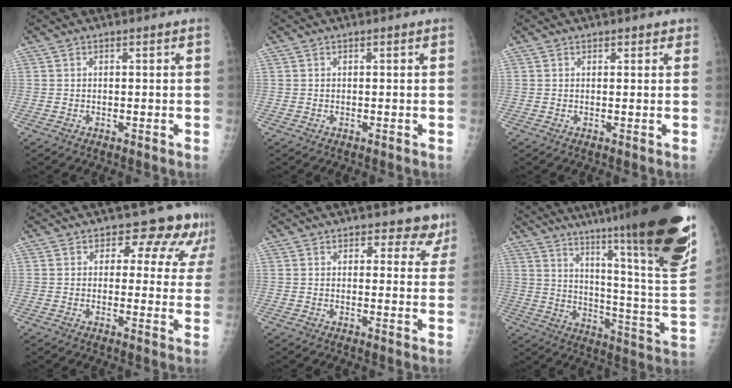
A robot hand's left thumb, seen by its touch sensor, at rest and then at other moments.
{"total": 0.0}
{"total": 1.2, "force": [0.9, 0.7, 0.3], "torque": [0.010, -0.004, 0.007]}
{"total": 9.8, "force": [7.7, 5.3, 3.0], "torque": [0.018, -0.034, 0.066]}
{"total": 6.3, "force": [5.3, 3.2, 1.1], "torque": [0.030, -0.030, 0.049]}
{"total": 34.9, "force": [24.1, 3.1, 25.0], "torque": [-0.282, -0.125, 0.342]}